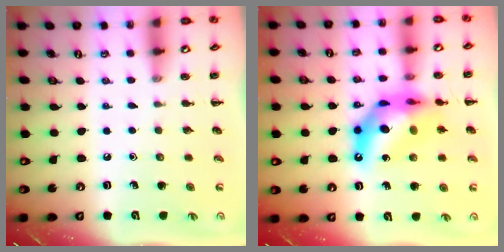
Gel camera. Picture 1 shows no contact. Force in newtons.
{"total": 15.8, "press": 15.2, "slide": 4.3}